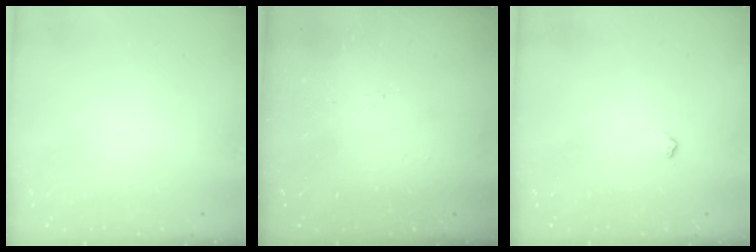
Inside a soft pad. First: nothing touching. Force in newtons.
{"total": 2.9, "press": 2.8, "slide": 0.4}
{"total": 3.6, "press": 3.5, "slide": 0.6}